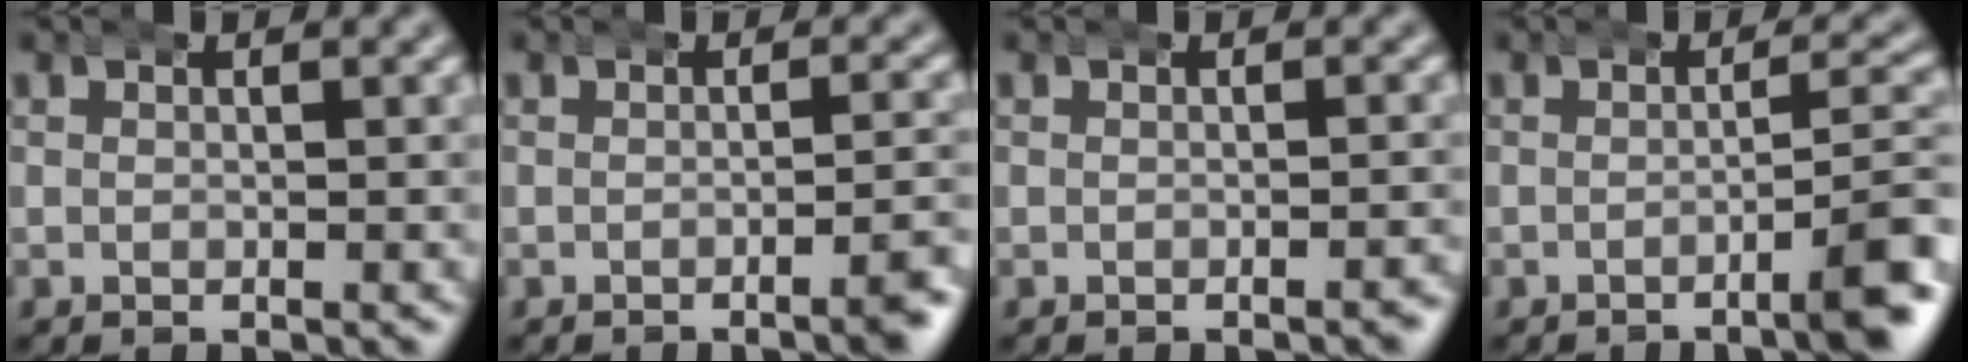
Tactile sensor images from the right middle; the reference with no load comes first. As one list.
[{"total": 2.2, "force": [-1.4, 0.1, 1.6], "torque": [-0.018, 0.006, -0.030]}, {"total": 0.7, "force": [-0.6, -0.1, 0.3], "torque": [-0.001, 0.004, -0.012]}, {"total": 4.3, "force": [-1.8, 0.6, 3.8], "torque": [-0.043, 0.010, -0.038]}]